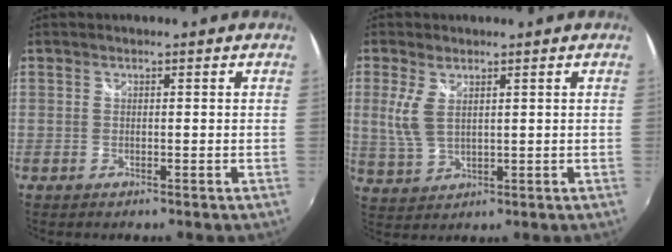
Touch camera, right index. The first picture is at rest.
{"total": 5.7, "force": [1.8, 2.8, 4.7], "torque": [-0.104, 0.000, 0.042]}